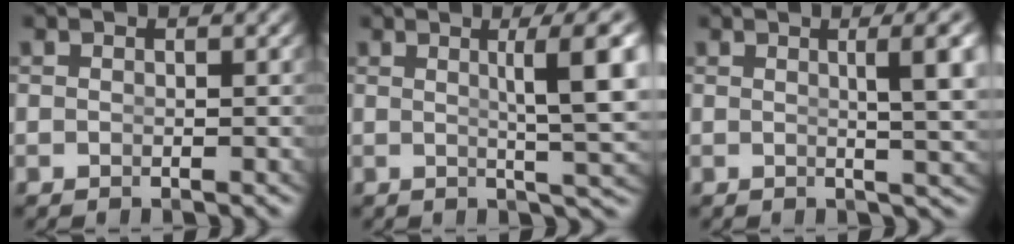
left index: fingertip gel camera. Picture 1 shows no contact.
{"total": 6.2, "force": [1.3, 0.7, 6.1], "torque": [-0.072, 0.002, 0.022]}
{"total": 4.6, "force": [1.2, 0.3, 4.4], "torque": [-0.054, -0.002, 0.023]}